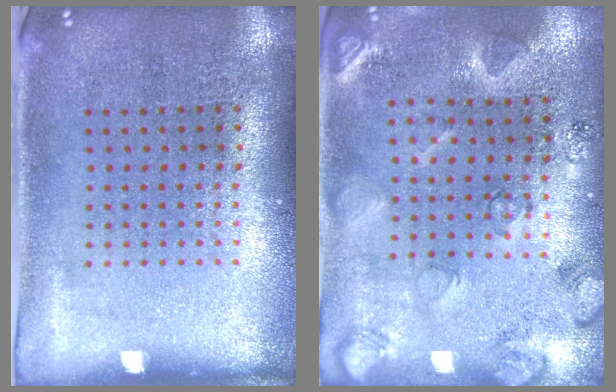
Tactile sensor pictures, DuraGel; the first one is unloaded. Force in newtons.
{"total": 2.3, "press": 2.2, "slide": 0.4}